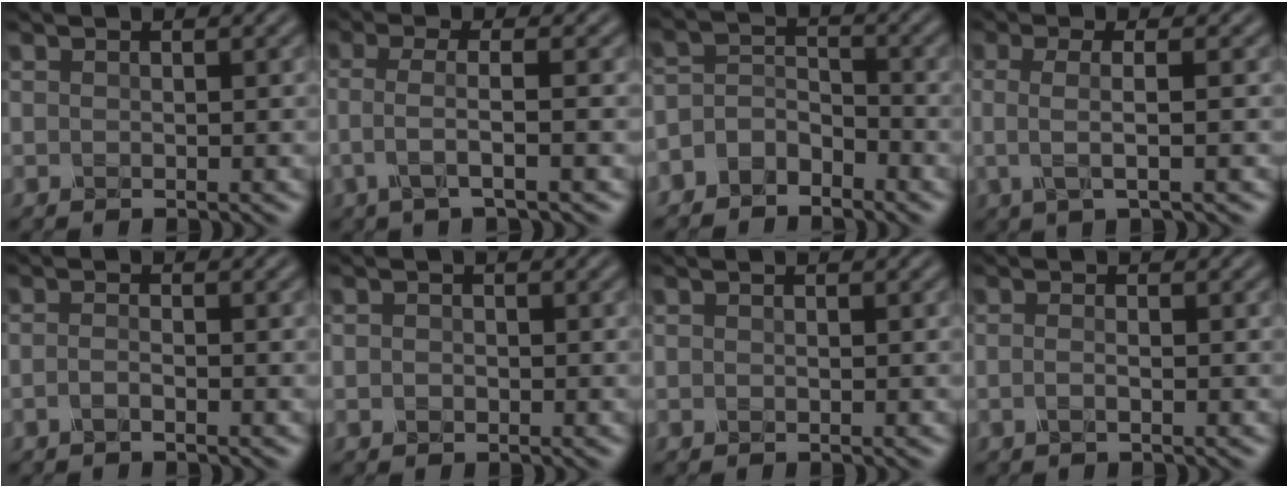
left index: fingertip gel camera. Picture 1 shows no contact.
{"total": 3.2, "force": [-0.5, 0.9, 3.0], "torque": [-0.055, -0.004, -0.016]}
{"total": 3.1, "force": [-2.4, 1.6, 1.0], "torque": [-0.022, 0.006, -0.056]}
{"total": 3.2, "force": [-0.1, 1.0, 3.0], "torque": [-0.057, -0.003, -0.004]}
{"total": 1.0, "force": [-0.6, 0.3, 0.8], "torque": [-0.017, 0.000, -0.013]}
{"total": 0.6, "force": [-0.1, 0.5, 0.3], "torque": [-0.003, -0.003, -0.004]}
{"total": 0.0}
{"total": 1.0, "force": [-0.3, 0.3, 0.9], "torque": [-0.017, -0.004, -0.010]}